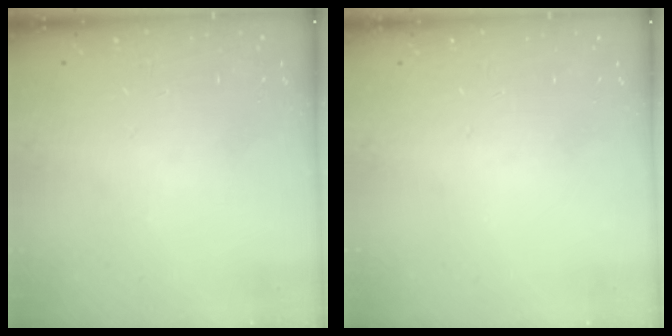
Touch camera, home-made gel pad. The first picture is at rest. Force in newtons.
{"total": 0.0}